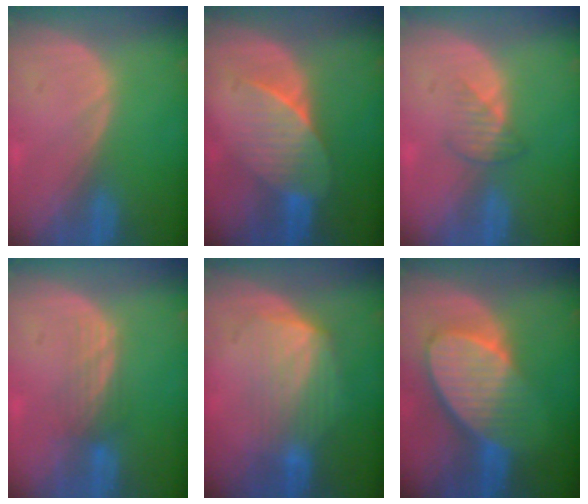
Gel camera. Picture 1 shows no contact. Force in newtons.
{"total": 7.2, "press": 6.7, "slide": 2.6}
{"total": 2.5, "press": 2.5, "slide": 0.3}
{"total": 3.4, "press": 2.9, "slide": 1.9}
{"total": 6.4, "press": 6.4, "slide": 1.0}
{"total": 9.4, "press": 8.3, "slide": 4.6}